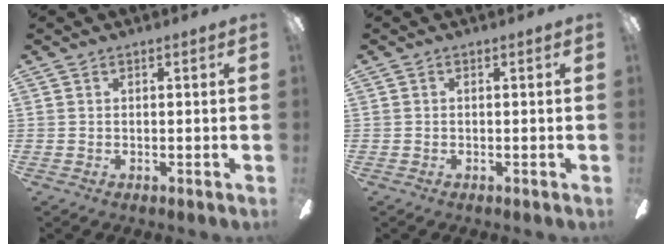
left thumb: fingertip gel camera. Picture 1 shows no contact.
{"total": 0.0}